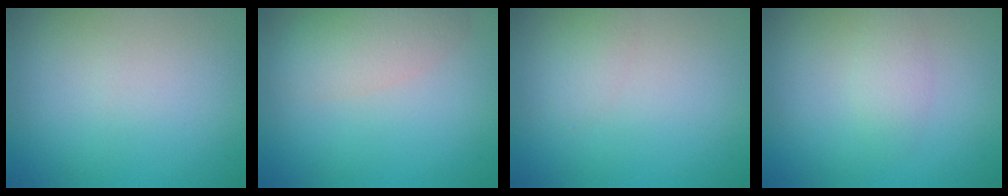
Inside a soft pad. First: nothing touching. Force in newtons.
{"total": 3.4, "press": 3.4, "slide": 0.3}
{"total": 1.0, "press": 1.0, "slide": 0.1}
{"total": 1.5, "press": 1.5, "slide": 0.0}